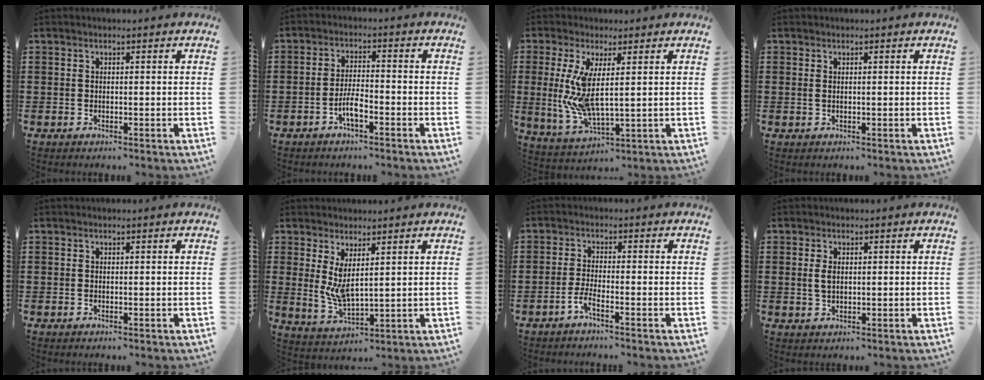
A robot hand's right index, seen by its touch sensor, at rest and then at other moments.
{"total": 4.0, "force": [-2.2, 1.0, 3.2], "torque": [-0.073, -0.003, -0.046]}
{"total": 8.1, "force": [1.5, 2.7, 7.5], "torque": [-0.174, -0.016, 0.025]}
{"total": 0.5, "force": [0.2, 0.0, 0.5], "torque": [-0.011, 0.000, 0.004]}
{"total": 0.0}
{"total": 5.1, "force": [1.6, 1.9, 4.5], "torque": [-0.103, -0.008, 0.028]}
{"total": 2.7, "force": [-1.7, -0.1, 2.0], "torque": [-0.051, -0.008, -0.037]}
{"total": 2.3, "force": [0.5, 1.2, 1.9], "torque": [-0.039, 0.007, 0.008]}